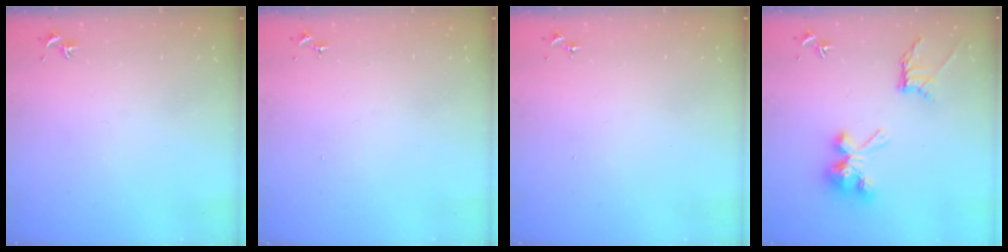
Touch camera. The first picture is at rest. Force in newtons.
{"total": 0.0}
{"total": 0.0}
{"total": 9.5, "press": 9.5, "slide": 0.2}